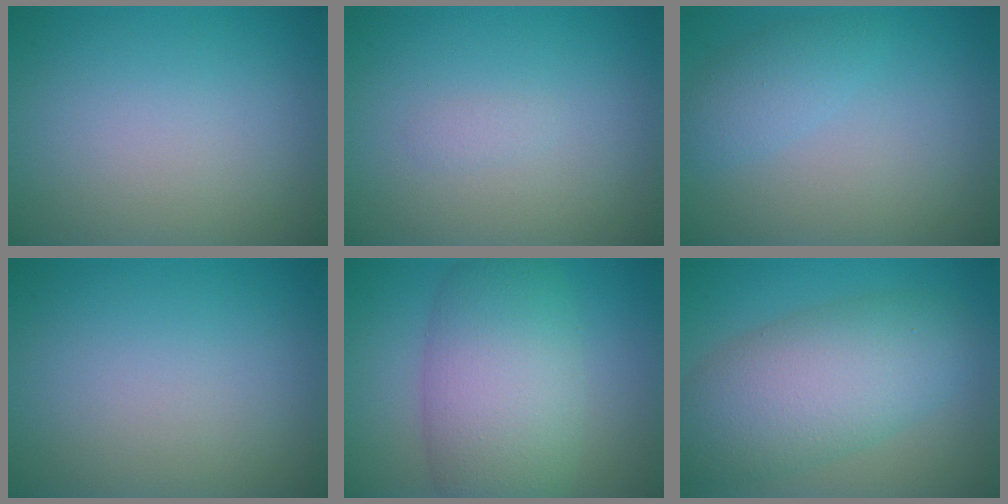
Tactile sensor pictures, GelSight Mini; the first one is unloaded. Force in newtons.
{"total": 0.5, "press": 0.5, "slide": 0.0}
{"total": 2.2, "press": 2.2, "slide": 0.2}
{"total": 0.0}
{"total": 8.6, "press": 8.5, "slide": 0.7}
{"total": 8.1, "press": 8.1, "slide": 0.3}